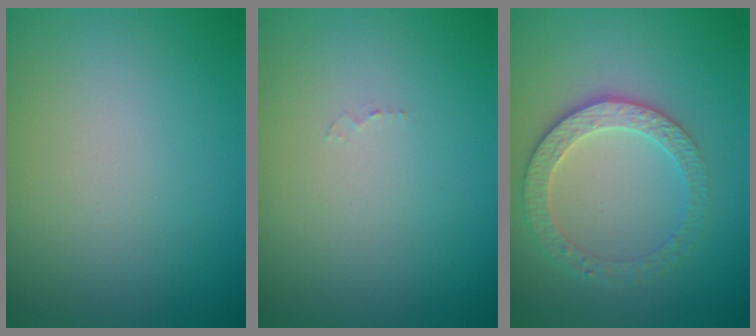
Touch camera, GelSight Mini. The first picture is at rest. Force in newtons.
{"total": 0.5, "press": 0.5, "slide": 0.1}
{"total": 3.4, "press": 3.2, "slide": 0.8}